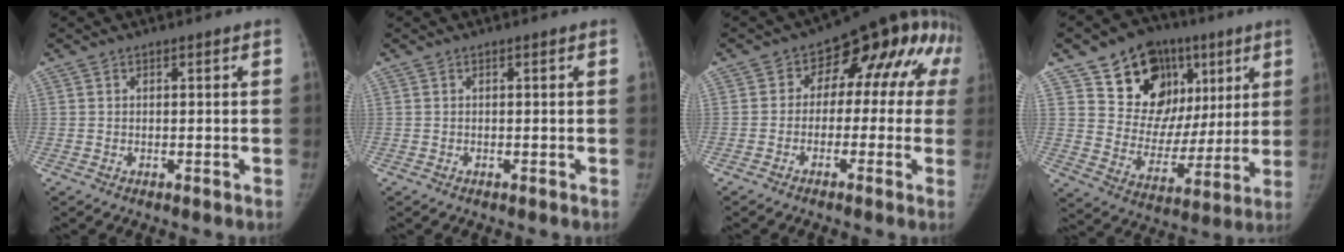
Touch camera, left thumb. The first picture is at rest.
{"total": 0.0}
{"total": 14.6, "force": [2.0, 9.6, 10.9], "torque": [-0.077, 0.038, 0.008]}
{"total": 20.4, "force": [9.6, 15.2, 9.5], "torque": [-0.084, -0.007, 0.164]}